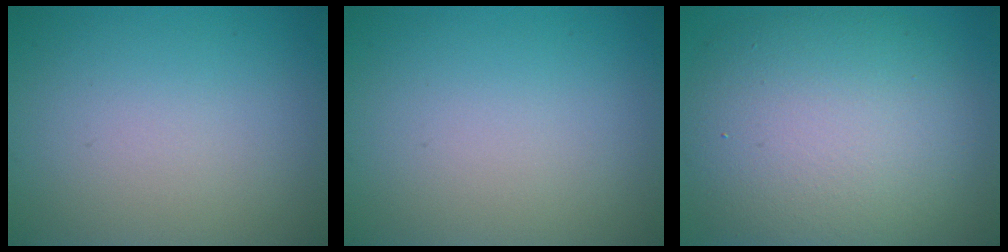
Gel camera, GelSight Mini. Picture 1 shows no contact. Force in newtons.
{"total": 0.0}
{"total": 11.4, "press": 11.4, "slide": 1.0}